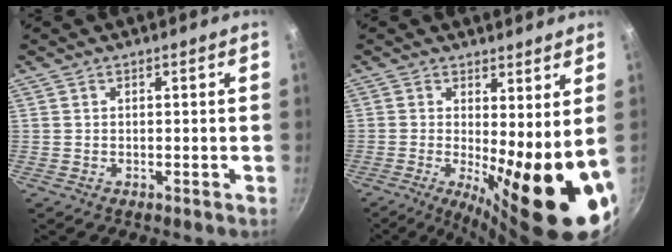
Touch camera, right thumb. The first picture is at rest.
{"total": 15.3, "force": [-1.1, 4.1, 14.8], "torque": [-0.193, -0.021, -0.009]}